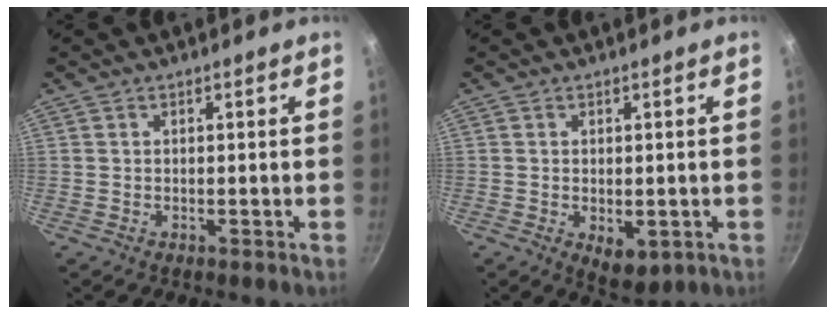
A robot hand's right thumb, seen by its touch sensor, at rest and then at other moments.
{"total": 5.1, "force": [-1.2, 2.9, 4.0], "torque": [-0.048, -0.008, -0.006]}